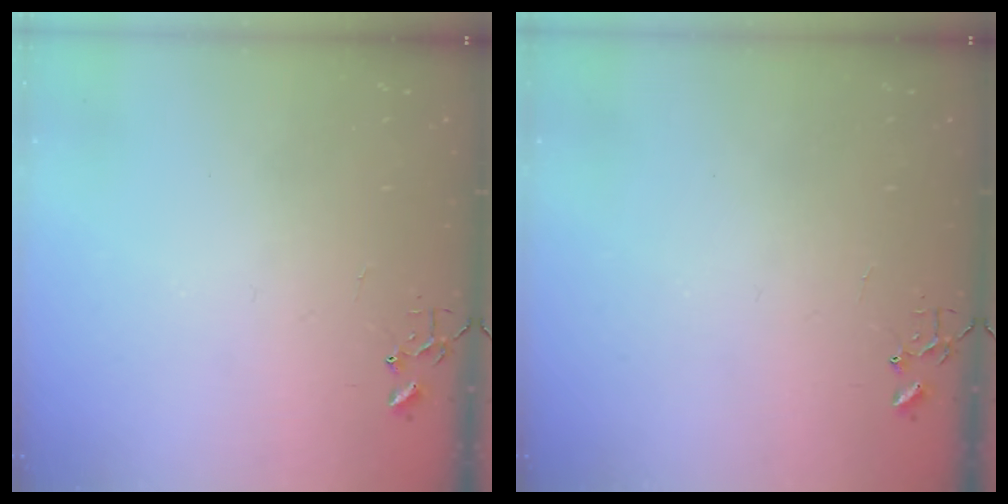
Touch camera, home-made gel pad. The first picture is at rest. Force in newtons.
{"total": 0.0}